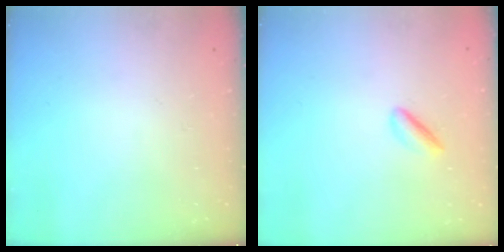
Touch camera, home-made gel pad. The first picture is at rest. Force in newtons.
{"total": 2.3, "press": 2.2, "slide": 0.3}